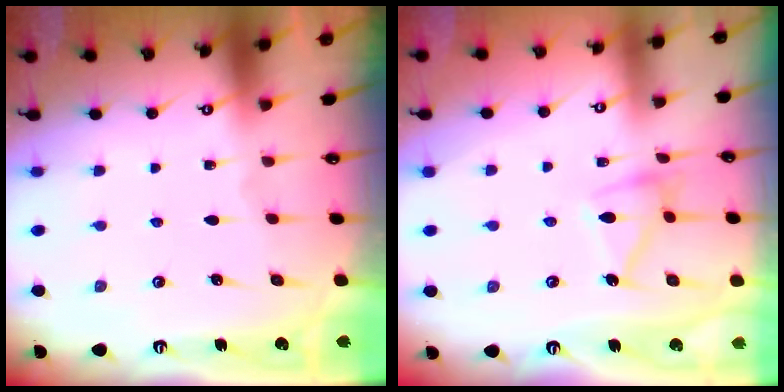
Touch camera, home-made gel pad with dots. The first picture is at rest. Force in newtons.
{"total": 12.3, "press": 12.3, "slide": 0.4}